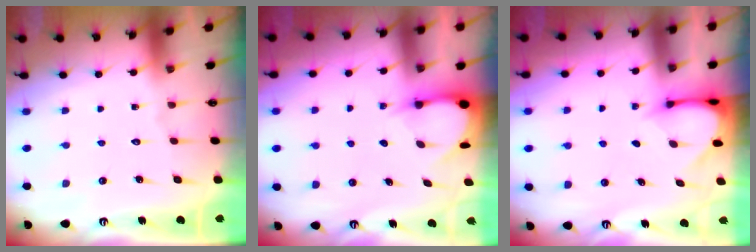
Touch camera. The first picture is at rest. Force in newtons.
{"total": 3.3, "press": 3.3, "slide": 0.4}
{"total": 3.3, "press": 3.3, "slide": 0.2}